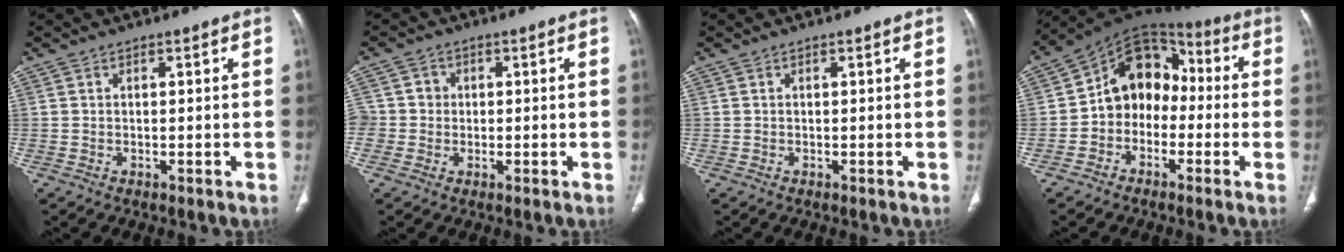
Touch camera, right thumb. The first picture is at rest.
{"total": 4.3, "force": [-0.2, 4.3, 0.7], "torque": [0.014, 0.014, -0.008]}
{"total": 0.0}
{"total": 12.3, "force": [-1.8, 9.7, 7.2], "torque": [-0.073, 0.054, -0.049]}